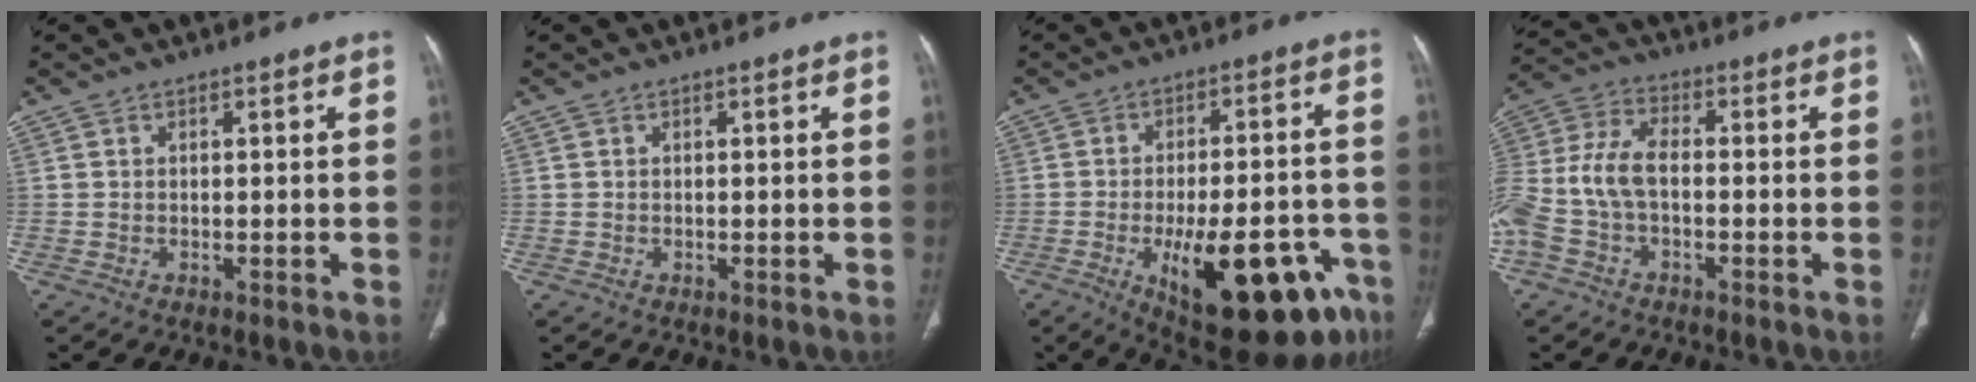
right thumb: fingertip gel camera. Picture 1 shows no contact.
{"total": 0.0}
{"total": 23.6, "force": [-10.7, 9.4, 18.8], "torque": [-0.201, 0.038, -0.134]}
{"total": 11.3, "force": [-2.3, 6.4, 9.0], "torque": [-0.207, 0.032, -0.048]}